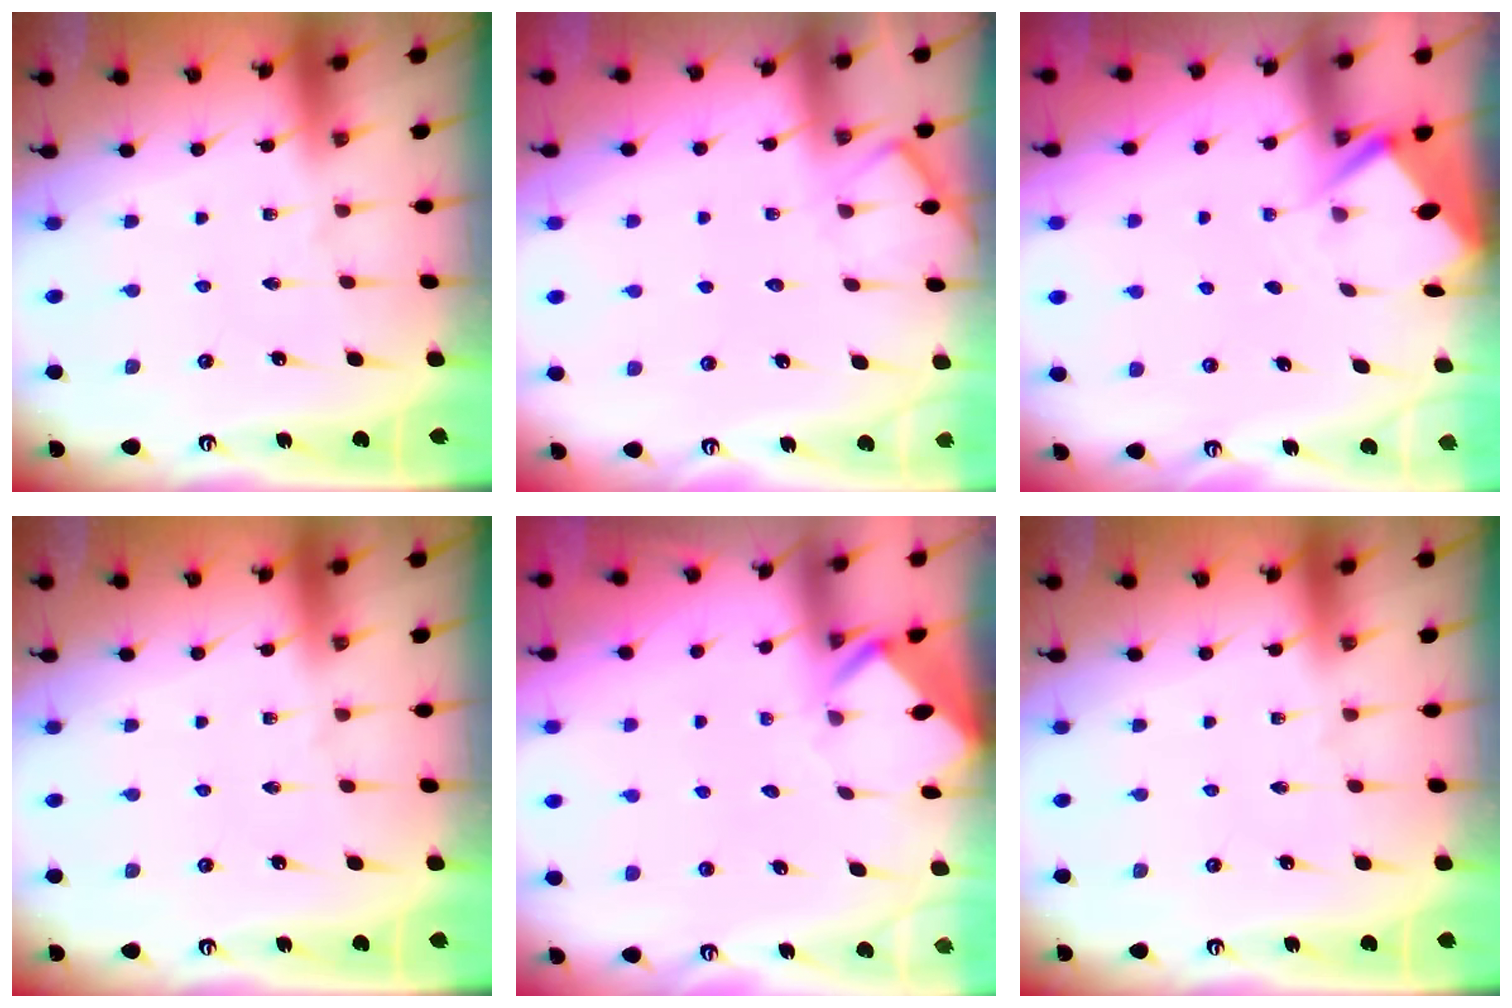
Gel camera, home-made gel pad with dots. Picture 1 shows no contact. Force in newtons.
{"total": 6.0, "press": 6.0, "slide": 0.8}
{"total": 2.9, "press": 2.8, "slide": 0.4}
{"total": 0.0}
{"total": 3.5, "press": 3.5, "slide": 0.2}
{"total": 0.0}